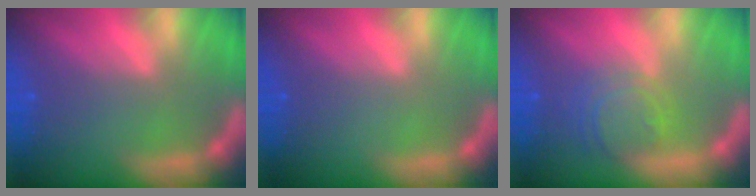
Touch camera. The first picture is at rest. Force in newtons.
{"total": 0.0}
{"total": 4.5}